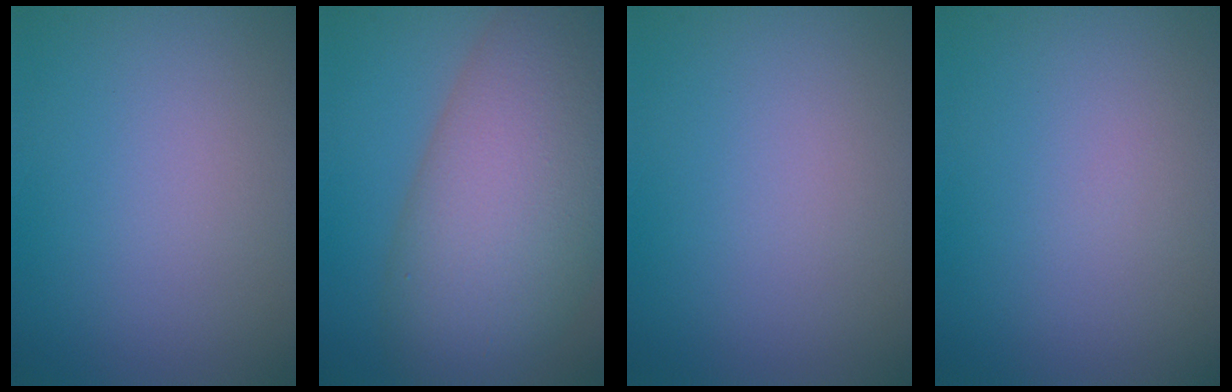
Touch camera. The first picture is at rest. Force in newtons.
{"total": 13.4, "press": 13.4, "slide": 0.5}
{"total": 0.0}
{"total": 0.0}